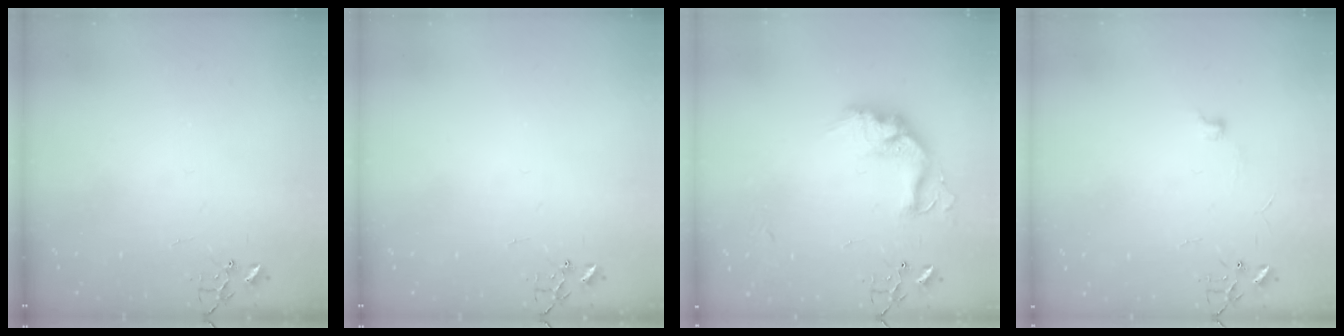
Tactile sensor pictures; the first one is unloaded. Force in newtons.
{"total": 0.0}
{"total": 16.9, "press": 16.9, "slide": 1.2}
{"total": 5.6, "press": 5.6, "slide": 0.7}